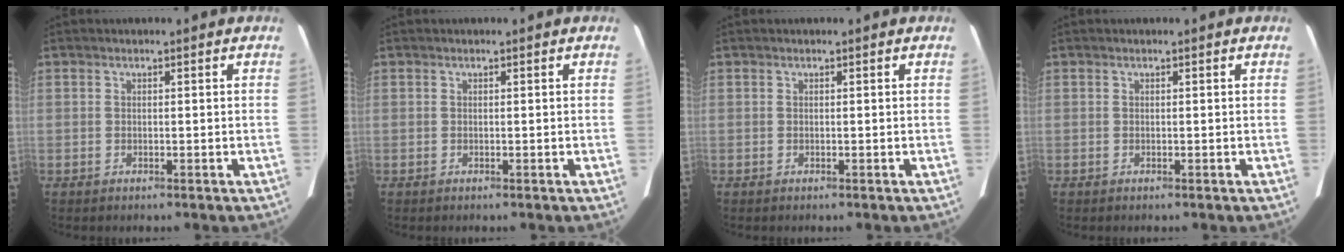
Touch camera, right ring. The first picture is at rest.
{"total": 0.0}
{"total": 0.0}
{"total": 0.0}